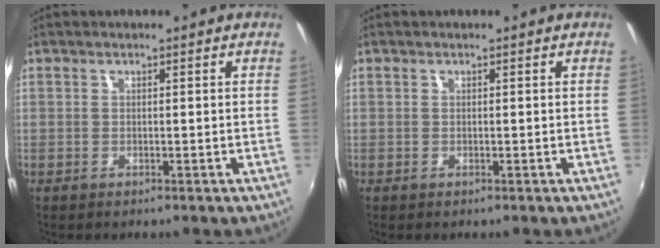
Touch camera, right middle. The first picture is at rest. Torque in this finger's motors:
{"motor_torque": [0.09, -0.21, 0.02, 0.00]}